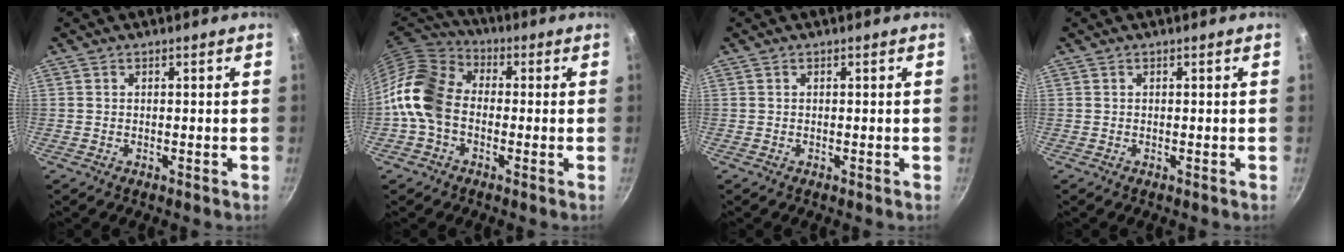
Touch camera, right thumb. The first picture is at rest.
{"total": 12.6, "force": [-2.1, 9.3, 8.2], "torque": [-0.132, 0.033, -0.066]}
{"total": 0.0}
{"total": 0.0}